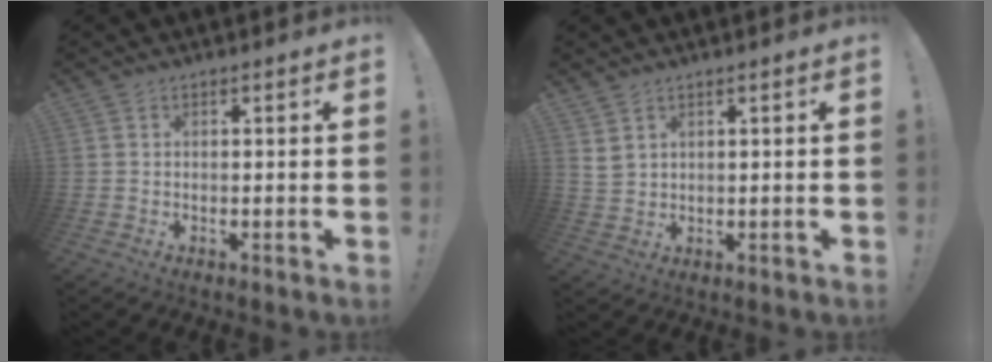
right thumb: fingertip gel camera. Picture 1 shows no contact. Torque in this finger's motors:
{"motor_torque": [-0.43, -0.18, -0.30, 0.25, 0.02]}